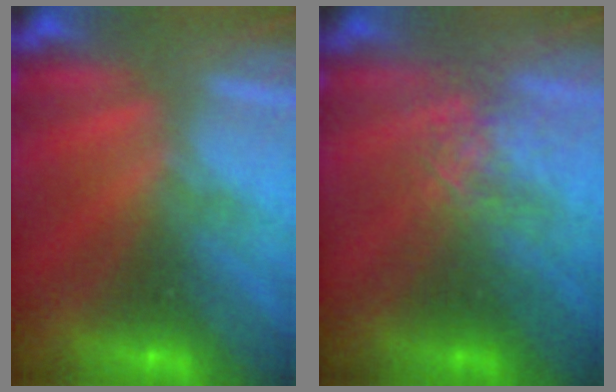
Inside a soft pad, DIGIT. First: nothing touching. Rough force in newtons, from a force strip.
{"total": 2.6}